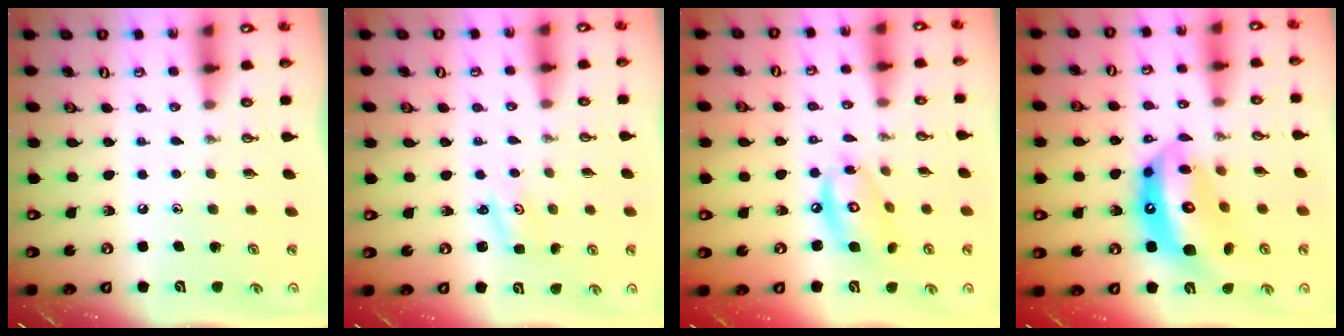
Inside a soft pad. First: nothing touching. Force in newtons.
{"total": 1.4, "press": 1.4, "slide": 0.2}
{"total": 11.4, "press": 11.3, "slide": 0.9}
{"total": 17.6, "press": 17.4, "slide": 2.2}